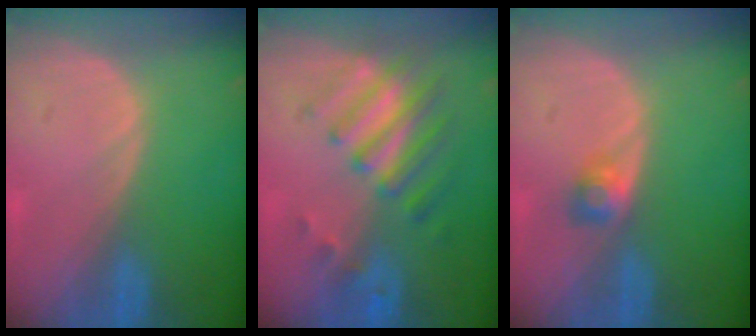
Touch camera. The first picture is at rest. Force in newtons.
{"total": 7.9, "press": 7.0, "slide": 3.7}
{"total": 2.5, "press": 2.3, "slide": 1.0}